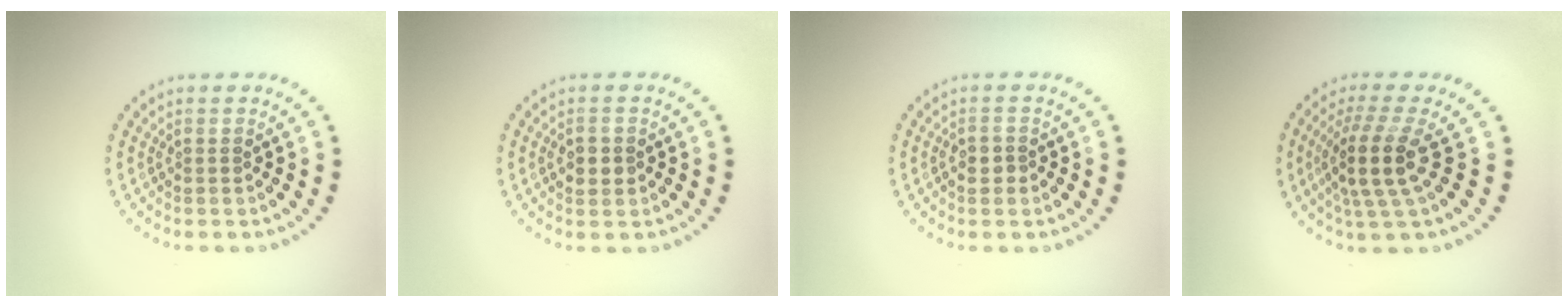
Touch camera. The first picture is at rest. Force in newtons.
{"total": 2.2, "press": 2.2, "slide": 0.1}
{"total": 1.0, "press": 1.0, "slide": 0.2}
{"total": 4.6, "press": 3.5, "slide": 3.0}